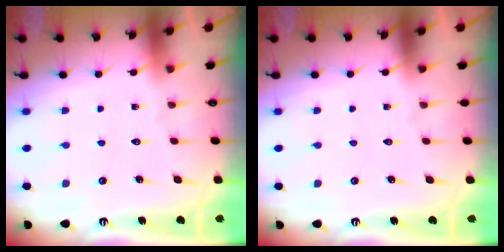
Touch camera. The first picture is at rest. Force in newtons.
{"total": 0.0}